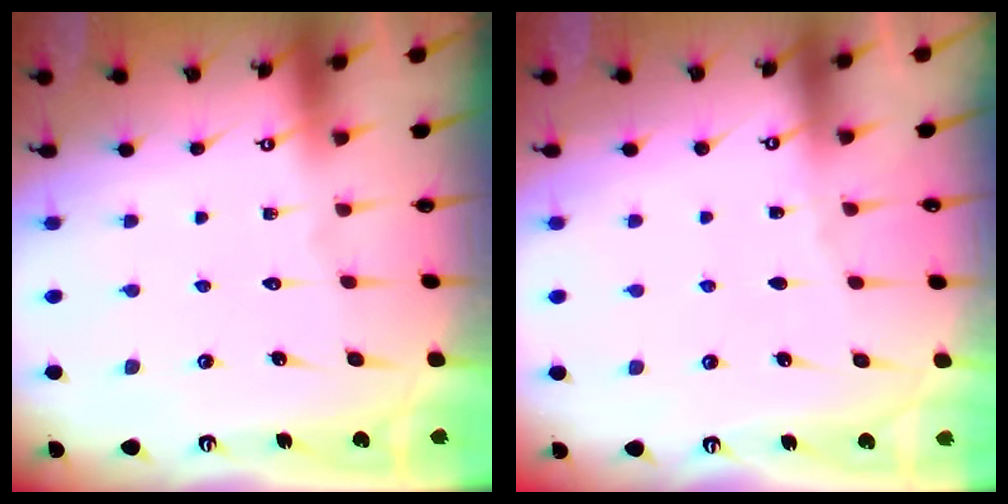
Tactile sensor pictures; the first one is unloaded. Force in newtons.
{"total": 1.8, "press": 1.7, "slide": 0.3}